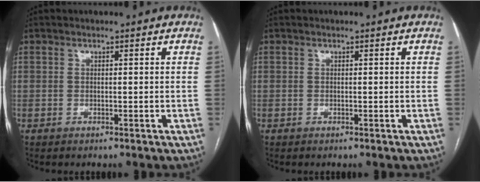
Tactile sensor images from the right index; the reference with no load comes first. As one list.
[{"total": 0.0}]